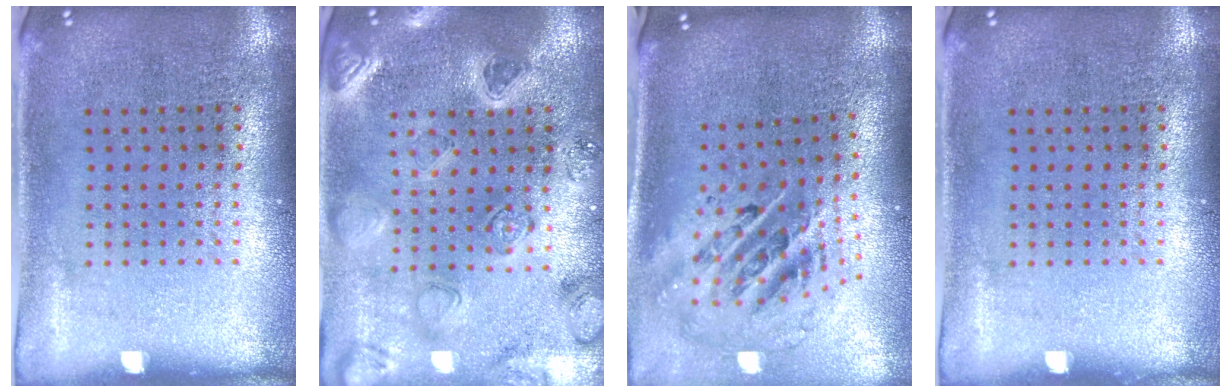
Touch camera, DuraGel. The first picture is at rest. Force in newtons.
{"total": 2.2, "press": 2.2, "slide": 0.4}
{"total": 2.6, "press": 1.8, "slide": 2.0}
{"total": 0.0}